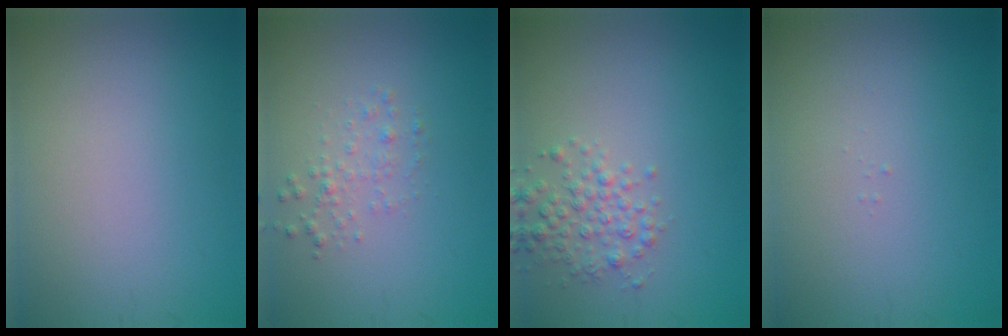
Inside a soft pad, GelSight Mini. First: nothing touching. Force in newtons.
{"total": 1.4, "press": 1.4, "slide": 0.0}
{"total": 2.7, "press": 2.7, "slide": 0.1}
{"total": 0.0}